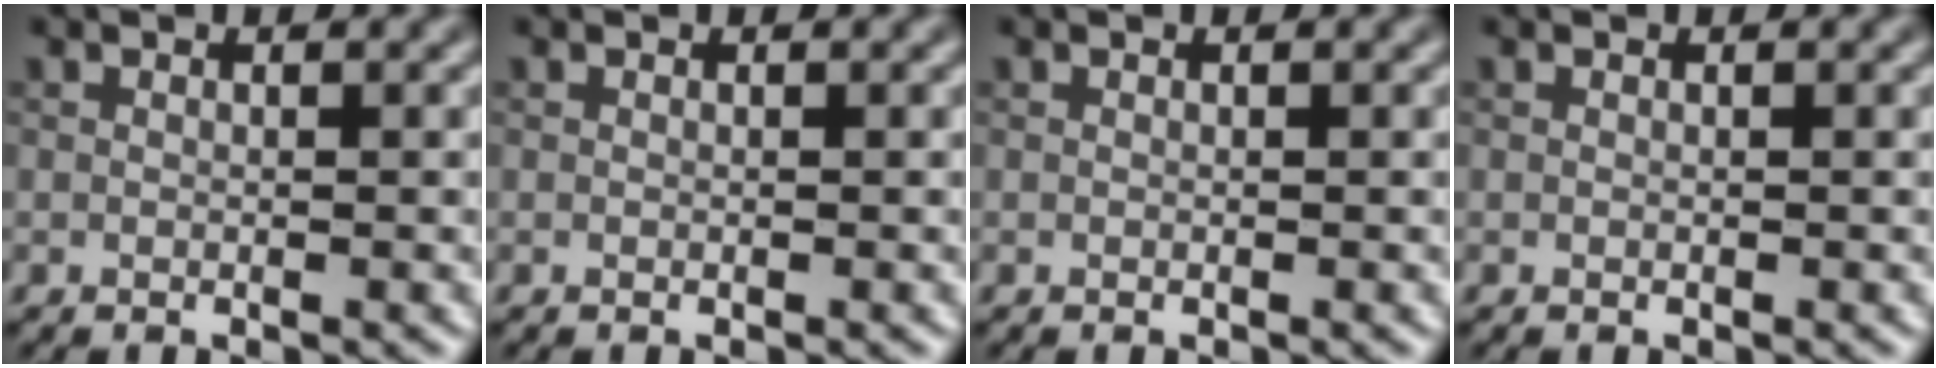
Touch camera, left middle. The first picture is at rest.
{"total": 0.0}
{"total": 0.0}
{"total": 0.0}